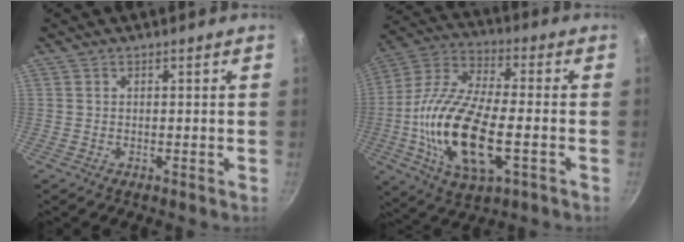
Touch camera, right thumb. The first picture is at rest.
{"total": 20.9, "force": [-4.1, 8.8, 18.5], "torque": [-0.362, 0.016, -0.090]}